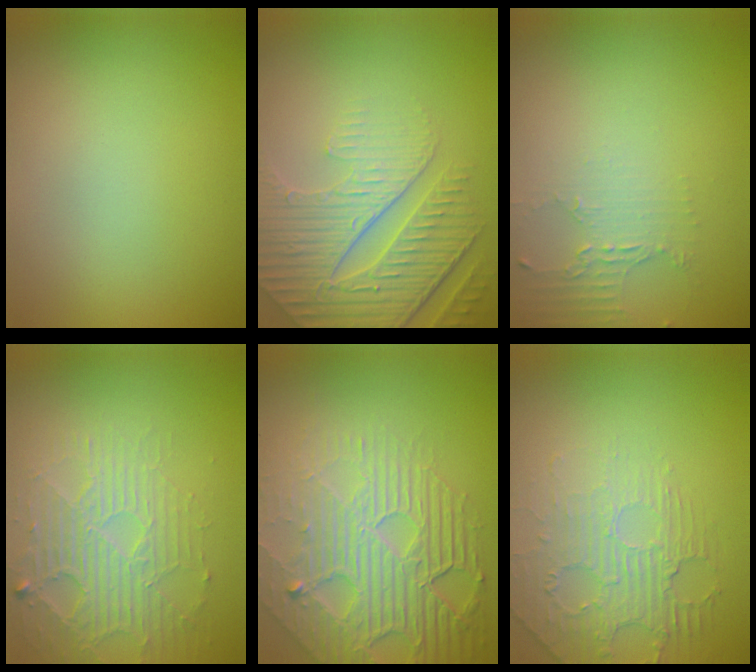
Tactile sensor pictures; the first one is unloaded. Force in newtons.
{"total": 7.4, "press": 5.6, "slide": 4.9}
{"total": 1.9, "press": 1.4, "slide": 1.3}
{"total": 4.0, "press": 3.6, "slide": 1.7}
{"total": 8.7, "press": 5.9, "slide": 6.4}
{"total": 2.5, "press": 1.9, "slide": 1.6}